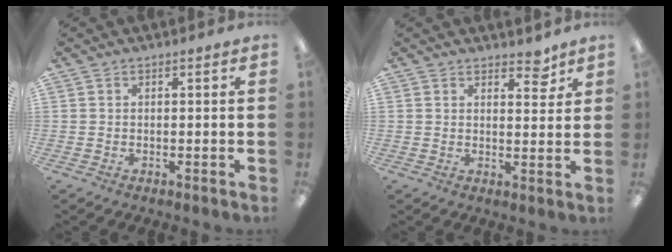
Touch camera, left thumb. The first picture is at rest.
{"total": 4.5, "force": [3.6, 1.8, 1.8], "torque": [-0.004, -0.026, 0.059]}